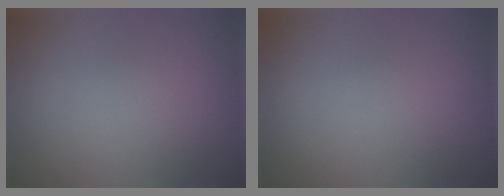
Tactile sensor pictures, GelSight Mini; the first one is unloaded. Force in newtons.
{"total": 0.0}